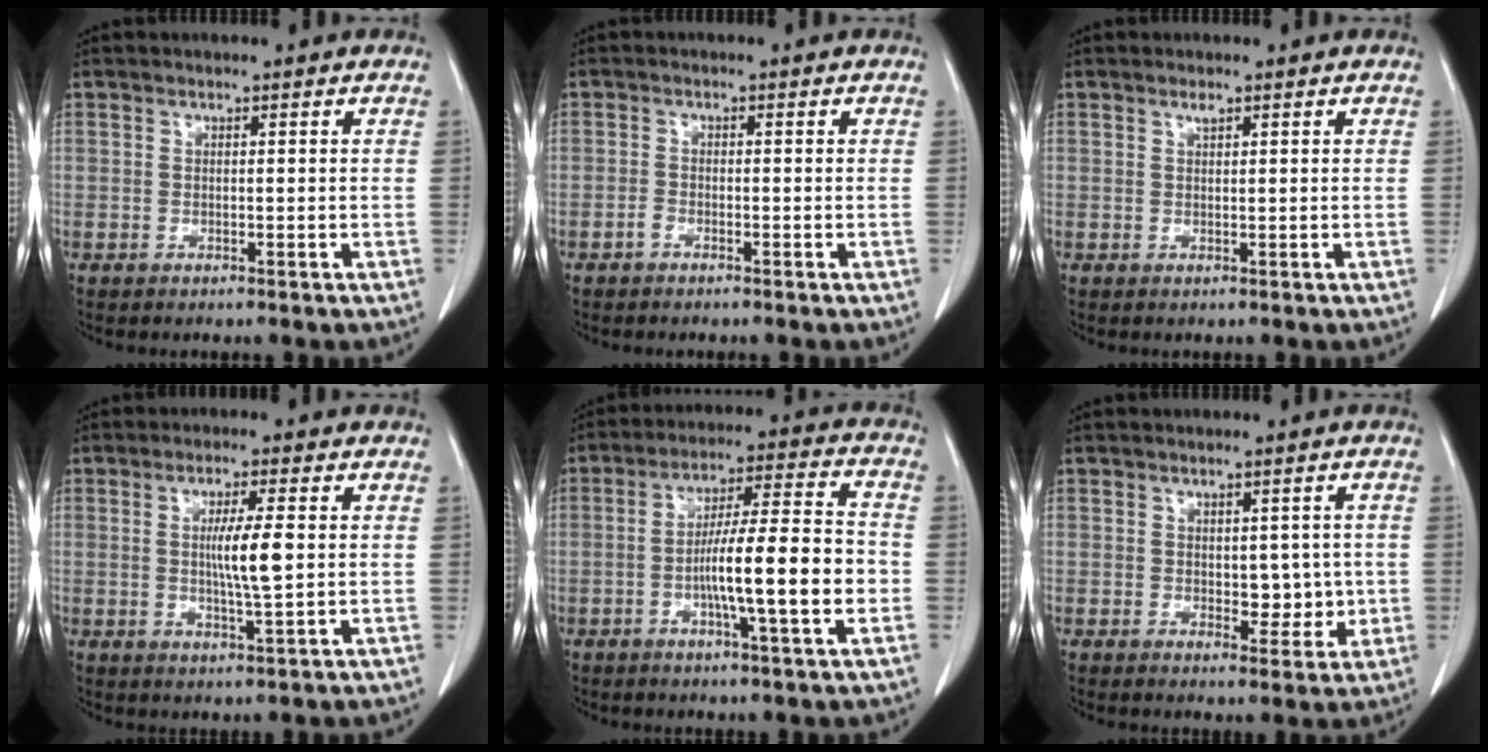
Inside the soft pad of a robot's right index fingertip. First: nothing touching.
{"total": 0.9, "force": [-0.7, 0.4, 0.5], "torque": [-0.016, -0.001, -0.013]}
{"total": 0.7, "force": [0.6, 0.2, 0.3], "torque": [-0.005, 0.000, 0.010]}
{"total": 6.1, "force": [0.4, 0.1, 6.1], "torque": [-0.109, -0.007, 0.007]}
{"total": 13.7, "force": [-2.9, 0.7, 13.3], "torque": [-0.217, 0.009, -0.048]}
{"total": 4.7, "force": [0.1, 2.9, 3.7], "torque": [-0.034, 0.003, 0.013]}